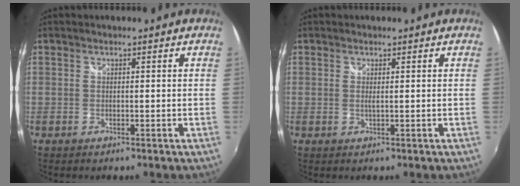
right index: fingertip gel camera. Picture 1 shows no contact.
{"total": 0.7, "force": [0.2, -0.1, 0.6], "torque": [-0.012, -0.001, 0.003]}